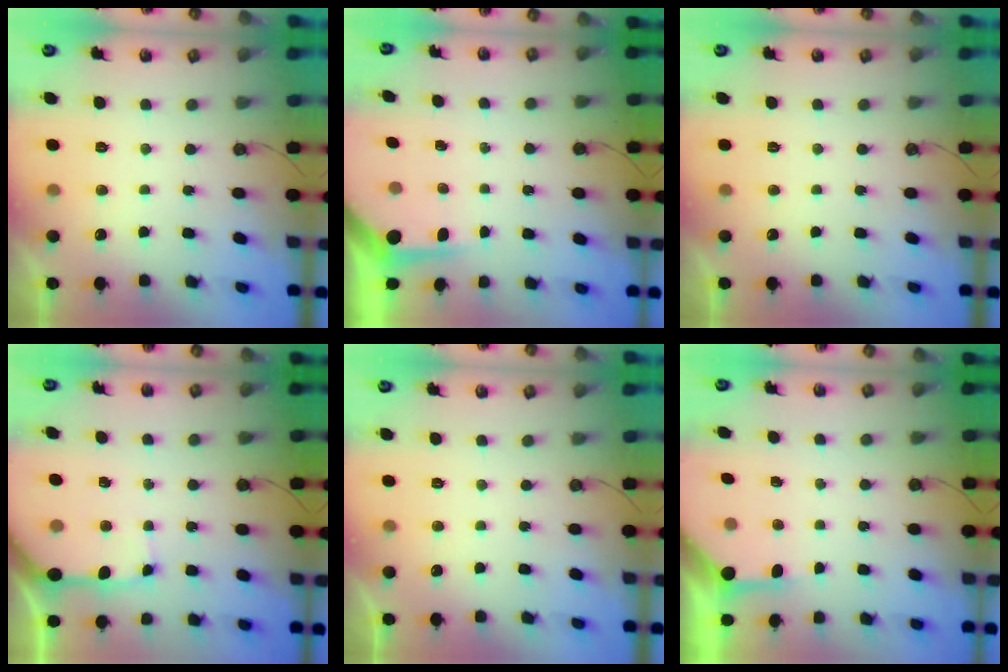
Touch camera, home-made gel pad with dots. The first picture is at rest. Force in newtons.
{"total": 4.0, "press": 4.0, "slide": 0.3}
{"total": 0.0}
{"total": 10.0, "press": 9.9, "slide": 1.3}
{"total": 0.0}
{"total": 3.9, "press": 3.8, "slide": 0.5}